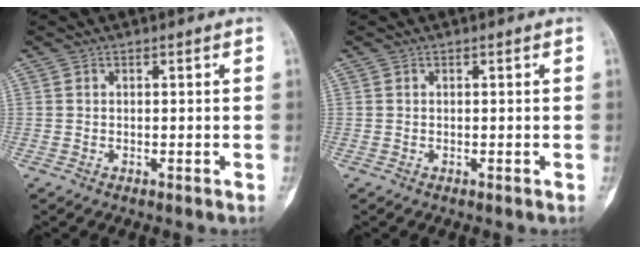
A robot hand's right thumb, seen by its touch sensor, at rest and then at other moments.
{"total": 0.0}